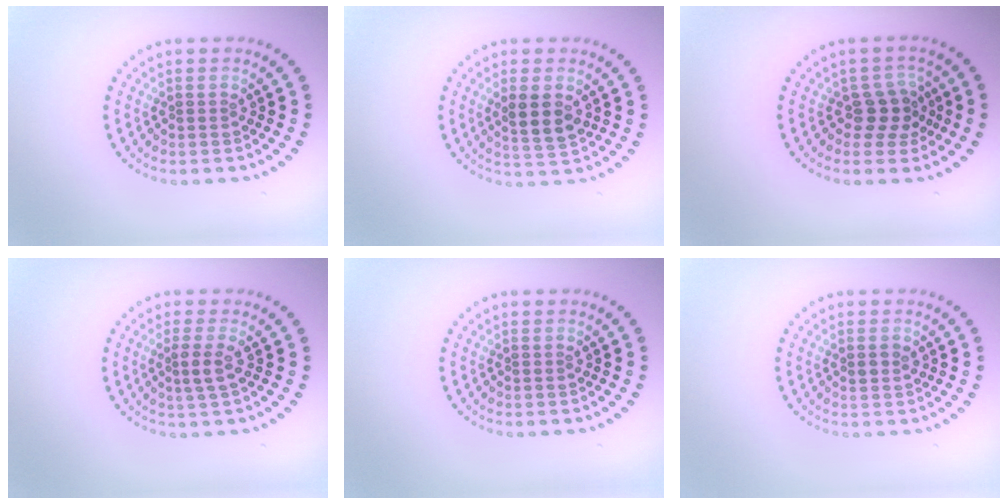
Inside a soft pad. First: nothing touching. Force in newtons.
{"total": 2.9, "press": 2.7, "slide": 0.9}
{"total": 2.7, "press": 2.4, "slide": 1.3}
{"total": 1.7, "press": 1.5, "slide": 0.9}
{"total": 0.0}
{"total": 1.0, "press": 1.0, "slide": 0.1}